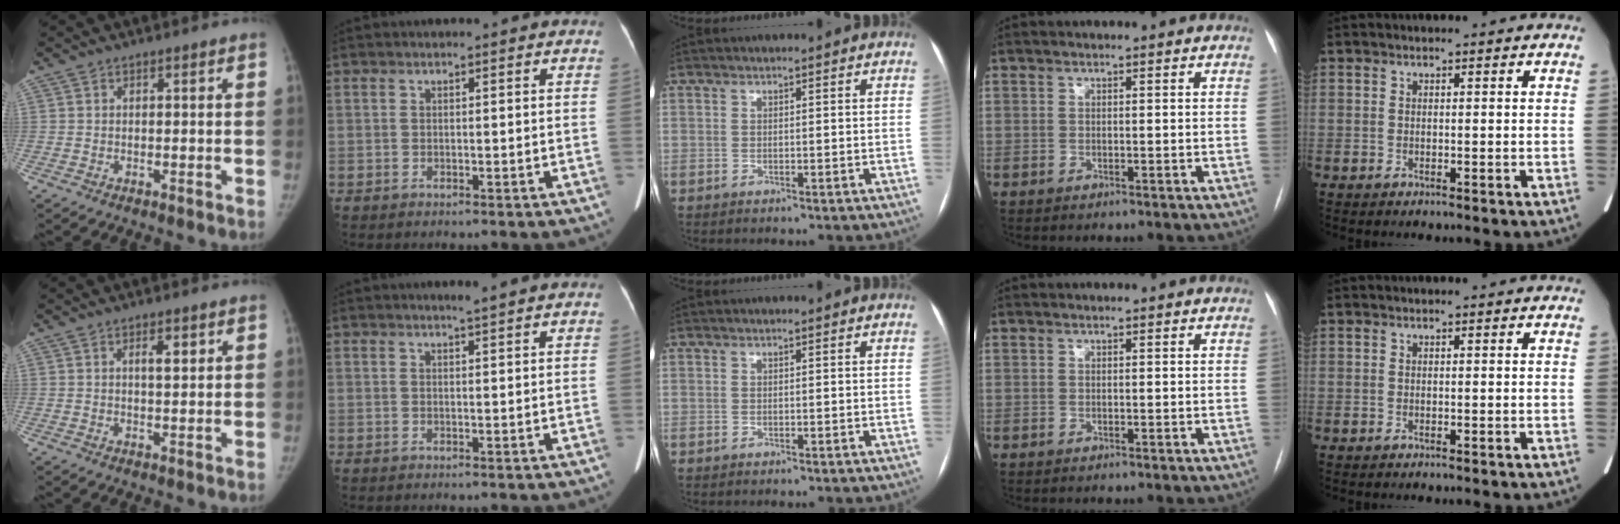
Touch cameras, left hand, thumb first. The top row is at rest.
{"thumb": {"total": 2.7, "force": [1.2, 1.1, 2.2], "torque": [-0.029, -0.005, 0.019]}, "index": {"total": 2.0, "force": [1.7, -0.5, 1.0], "torque": [-0.015, 0.003, 0.029]}}